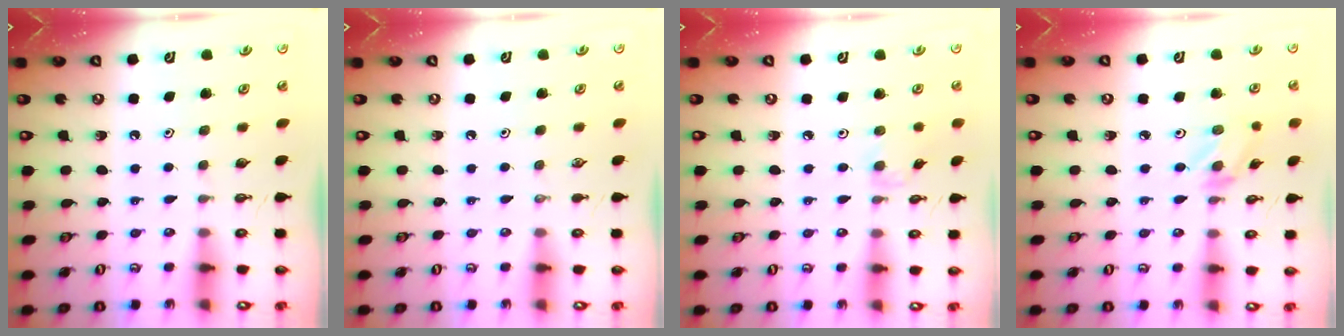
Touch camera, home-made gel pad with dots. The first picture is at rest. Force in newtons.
{"total": 0.0}
{"total": 1.1, "press": 1.0, "slide": 0.4}
{"total": 3.2, "press": 3.1, "slide": 0.4}